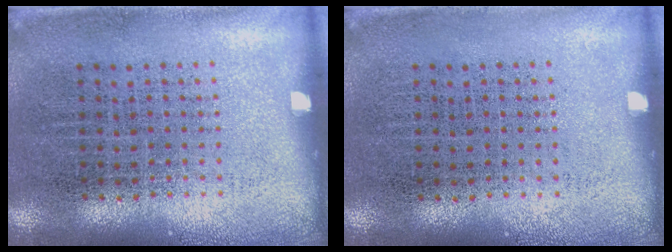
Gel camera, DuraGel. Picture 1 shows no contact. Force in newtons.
{"total": 0.0}